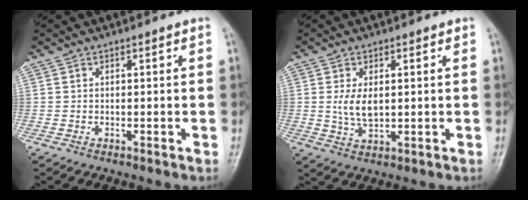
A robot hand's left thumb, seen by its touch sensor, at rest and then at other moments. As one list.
[{"total": 4.9, "force": [0.6, 2.7, 4.0], "torque": [-0.076, -0.011, 0.015]}]